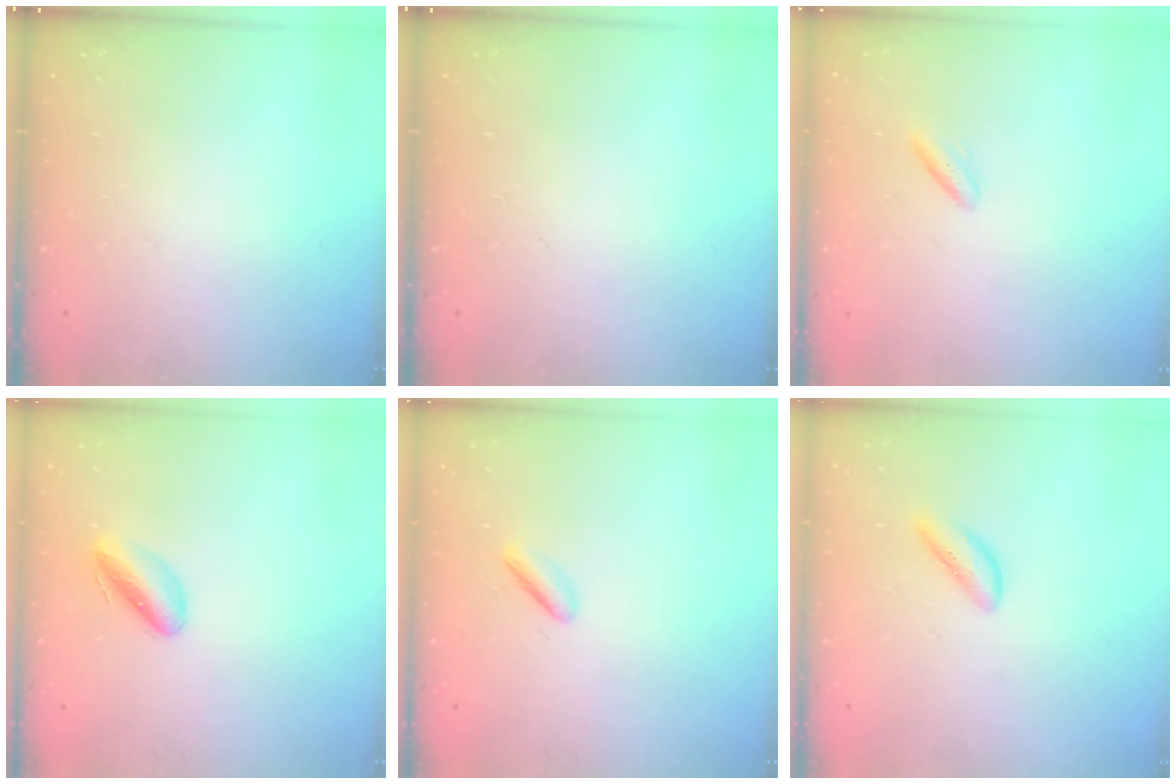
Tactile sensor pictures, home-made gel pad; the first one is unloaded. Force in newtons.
{"total": 0.0}
{"total": 2.6, "press": 2.5, "slide": 0.9}
{"total": 5.1, "press": 4.8, "slide": 1.6}
{"total": 2.2, "press": 1.9, "slide": 1.1}
{"total": 2.7, "press": 2.6, "slide": 0.8}